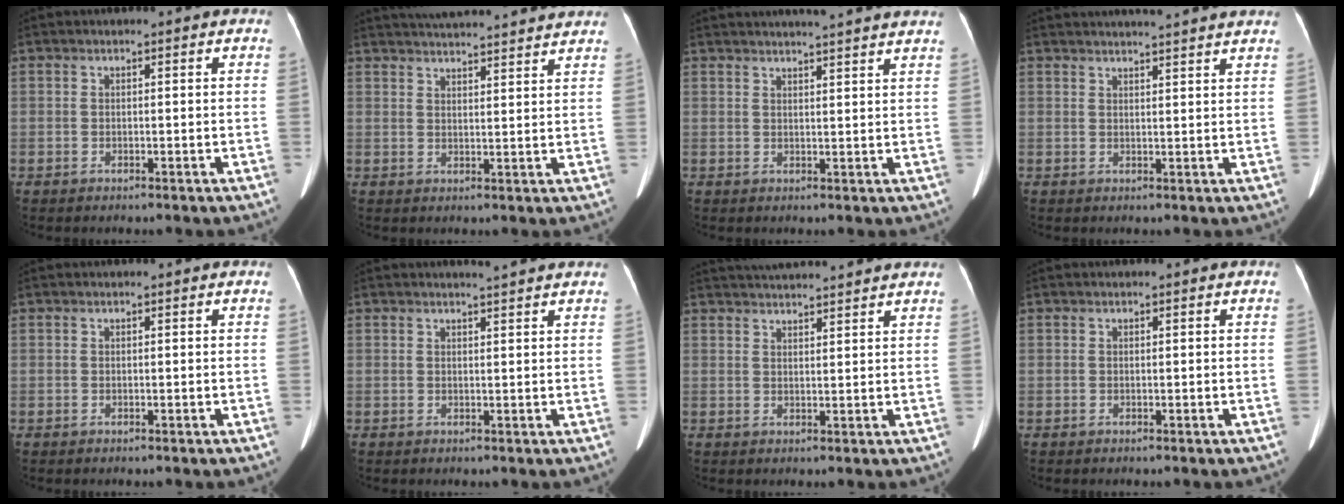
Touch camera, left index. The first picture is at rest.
{"total": 16.5, "force": [15.4, 1.3, 5.6], "torque": [-0.085, 0.029, 0.204]}
{"total": 12.9, "force": [11.8, 0.1, 5.2], "torque": [-0.073, 0.012, 0.136]}
{"total": 10.8, "force": [10.0, -0.1, 4.1], "torque": [-0.058, 0.021, 0.114]}
{"total": 0.0}
{"total": 2.7, "force": [2.5, -0.4, 0.8], "torque": [-0.011, 0.002, 0.031]}
{"total": 10.1, "force": [9.5, 0.3, 3.4], "torque": [-0.054, 0.032, 0.129]}
{"total": 0.0}